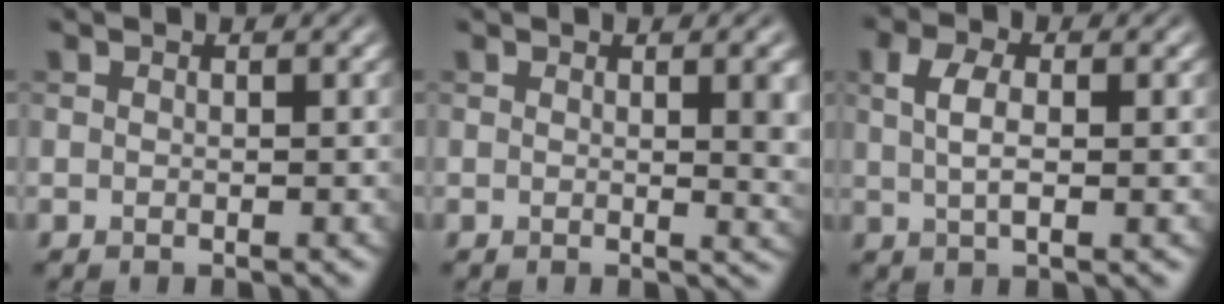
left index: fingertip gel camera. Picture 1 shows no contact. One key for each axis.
{"total": 4.1, "fx": 0.7, "fy": 1.3, "fz": 3.8, "tx": -0.033, "ty": 0.001, "tz": 0.009}
{"total": 3.8, "fx": 0.6, "fy": 1.5, "fz": 3.5, "tx": -0.067, "ty": 0.004, "tz": 0.008}